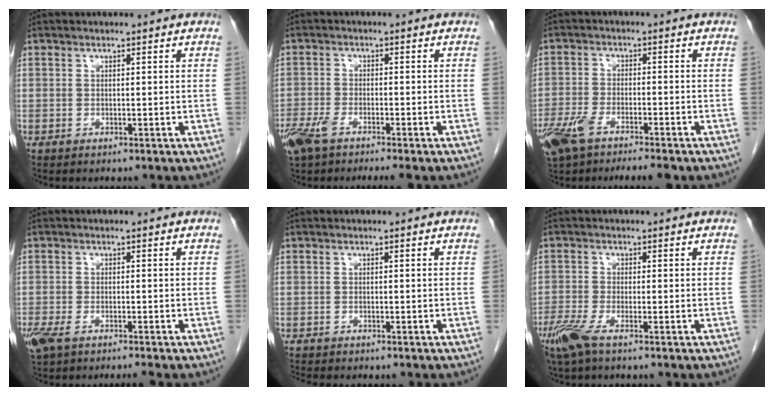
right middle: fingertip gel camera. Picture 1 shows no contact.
{"total": 6.9, "force": [-4.9, 1.5, 4.6], "torque": [-0.088, -0.010, -0.089]}
{"total": 10.9, "force": [-7.9, 2.9, 7.0], "torque": [-0.132, -0.009, -0.130]}
{"total": 5.6, "force": [-4.1, 1.3, 3.6], "torque": [-0.070, -0.008, -0.073]}
{"total": 2.6, "force": [-2.4, 0.2, 1.0], "torque": [-0.020, -0.006, -0.034]}
{"total": 4.4, "force": [-2.9, 0.6, 3.3], "torque": [-0.077, -0.013, -0.063]}